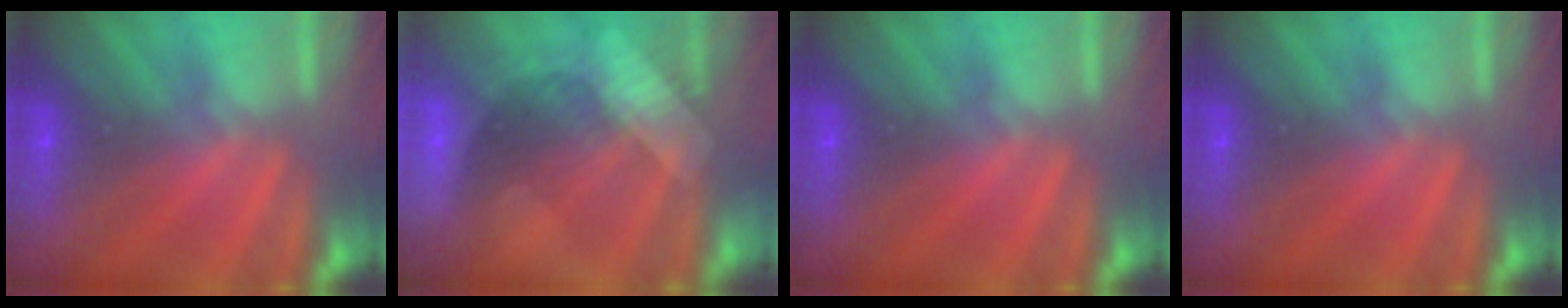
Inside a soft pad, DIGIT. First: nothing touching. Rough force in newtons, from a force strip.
{"total": 3.0}
{"total": 0.0}
{"total": 0.0}